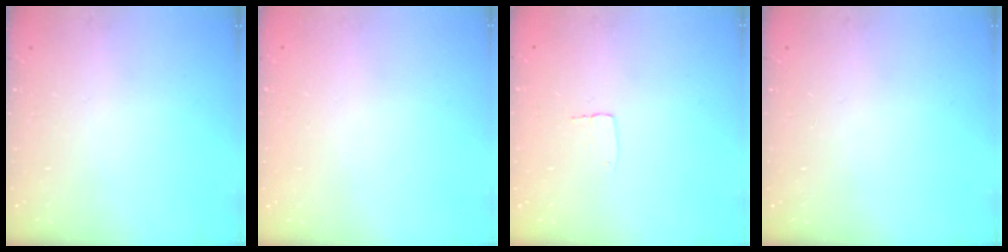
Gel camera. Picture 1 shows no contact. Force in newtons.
{"total": 0.0}
{"total": 2.7, "press": 2.7, "slide": 0.1}
{"total": 0.0}